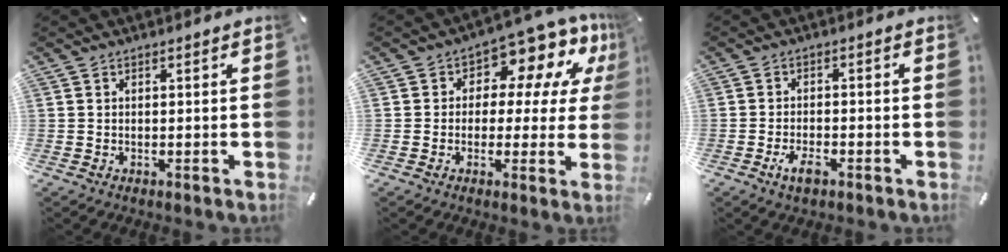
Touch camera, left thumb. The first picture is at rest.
{"total": 9.8, "force": [5.4, 5.9, 5.7], "torque": [-0.085, -0.046, 0.098]}
{"total": 4.1, "force": [-2.3, 1.9, 2.8], "torque": [-0.064, 0.003, -0.045]}